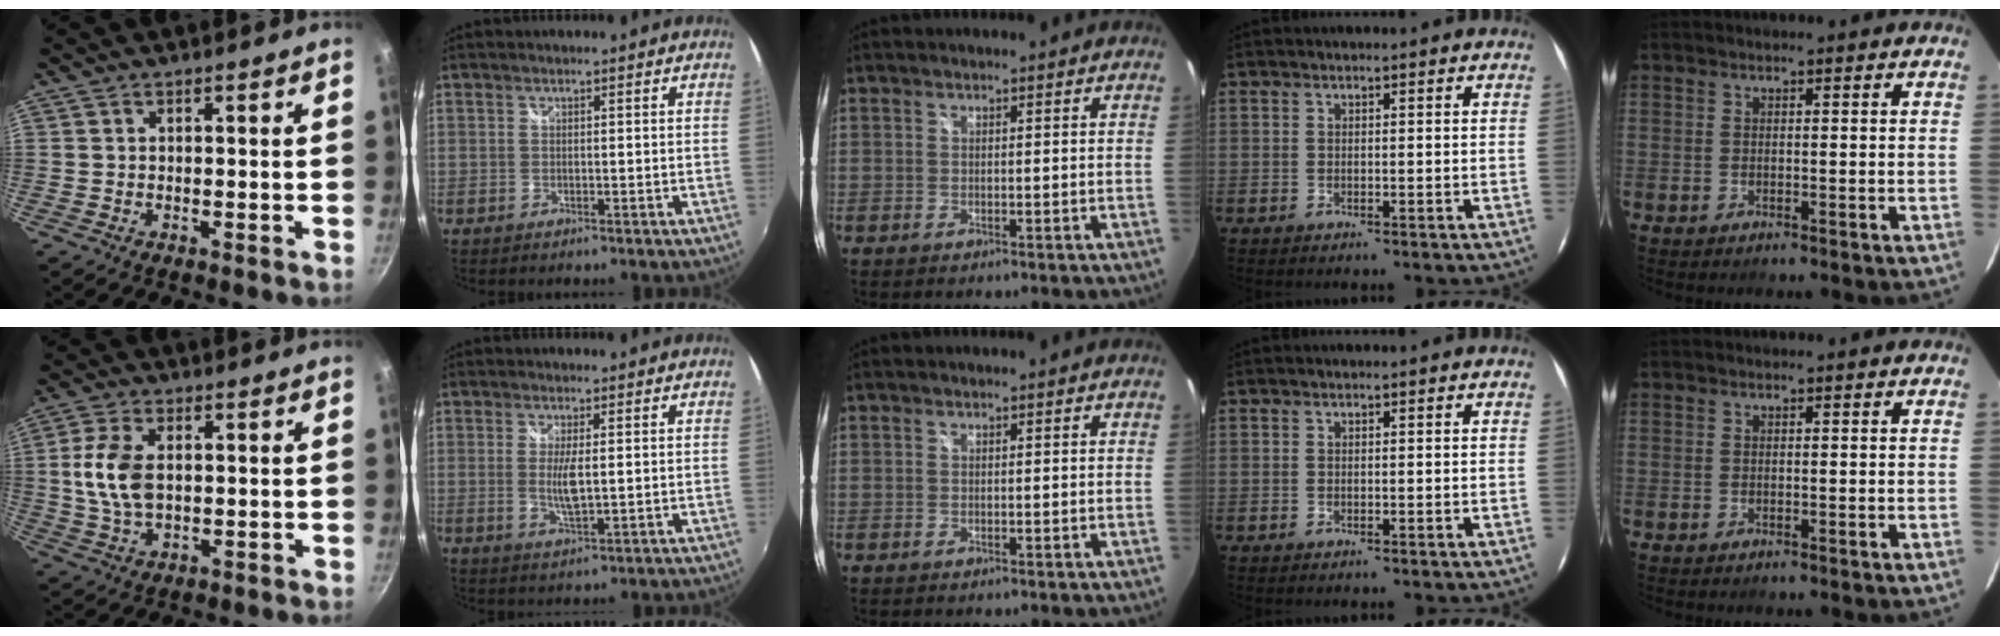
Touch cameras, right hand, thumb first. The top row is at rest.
{"thumb": {"total": 9.1, "force": [0.8, 5.4, 7.2], "torque": [-0.142, 0.003, 0.015]}, "index": {"total": 4.6, "force": [0.1, 1.2, 4.5], "torque": [-0.087, -0.009, 0.002]}}